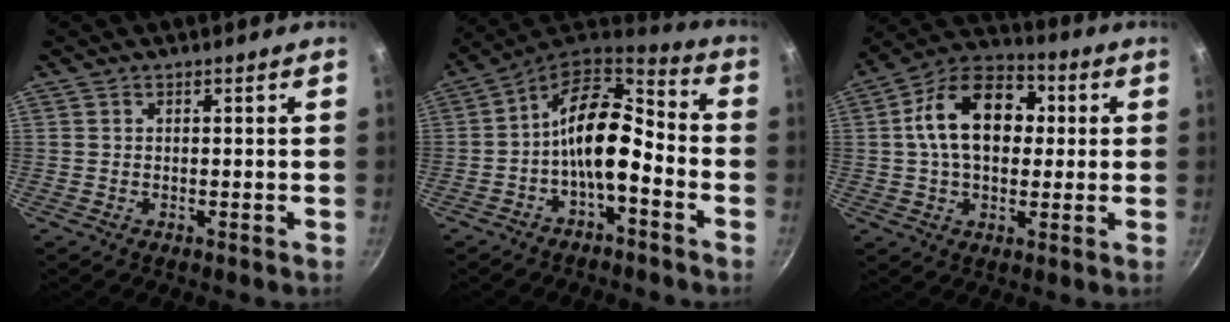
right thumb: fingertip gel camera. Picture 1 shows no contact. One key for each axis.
{"total": 13.0, "fx": -3.8, "fy": 6.6, "fz": 10.5, "tx": -0.167, "ty": 0.065, "tz": -0.078}
{"total": 16.2, "fx": 2.2, "fy": 10.8, "fz": 11.9, "tx": -0.160, "ty": 0.026, "tz": 0.017}